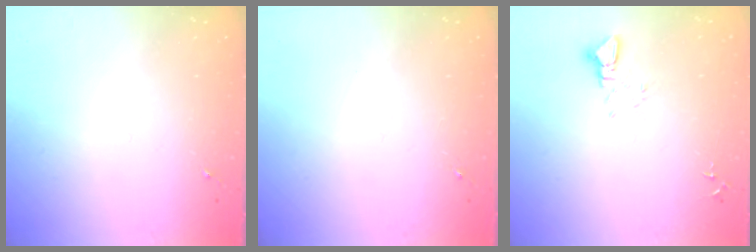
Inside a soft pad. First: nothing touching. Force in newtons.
{"total": 0.0}
{"total": 3.4, "press": 3.4, "slide": 0.2}